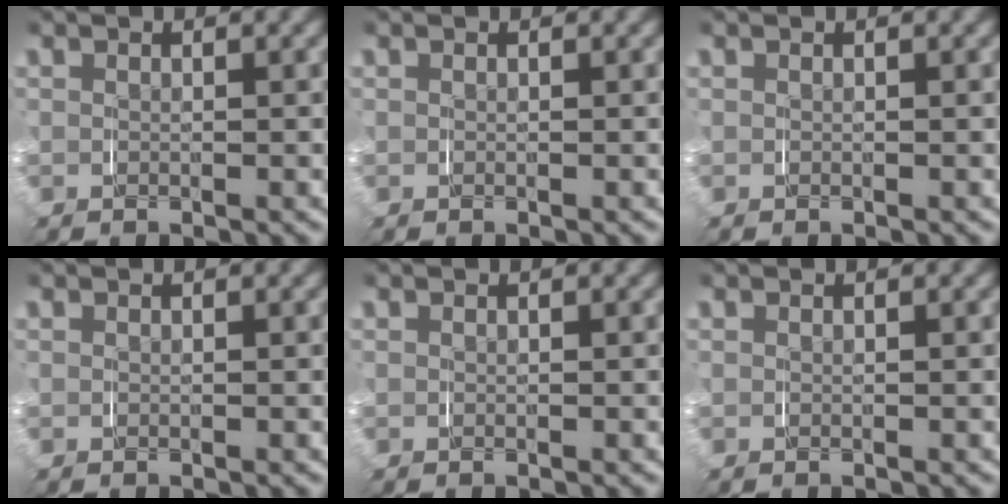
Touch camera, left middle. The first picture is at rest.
{"total": 0.0}
{"total": 0.0}
{"total": 0.0}
{"total": 0.0}
{"total": 0.0}